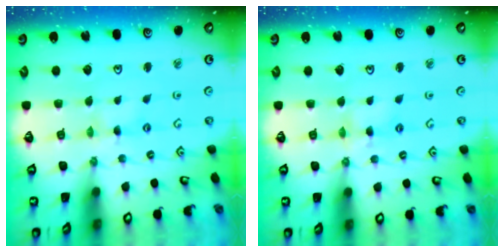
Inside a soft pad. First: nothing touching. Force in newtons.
{"total": 4.3, "press": 4.3, "slide": 0.5}